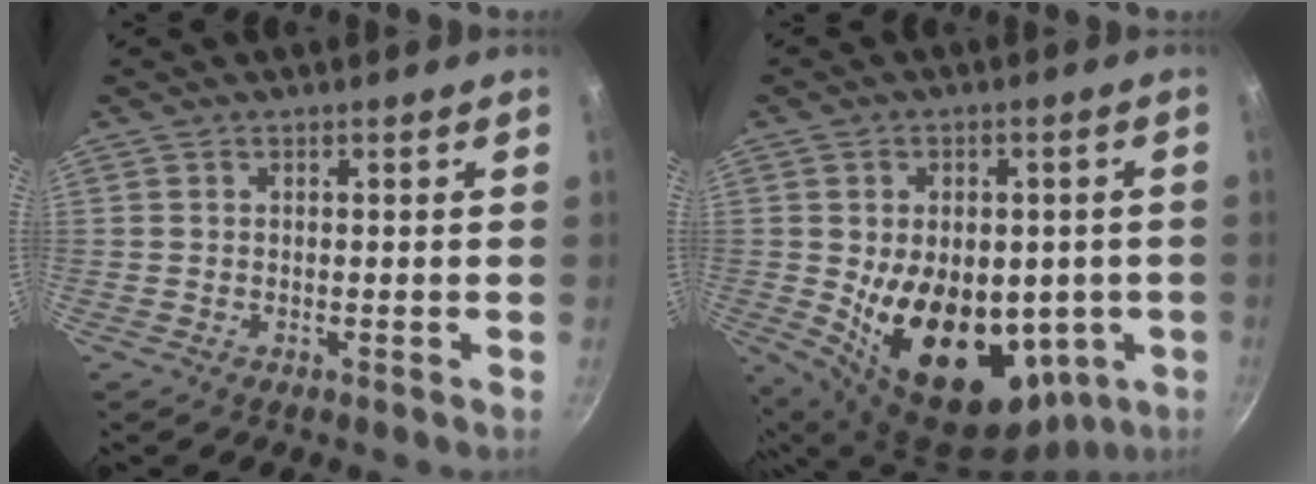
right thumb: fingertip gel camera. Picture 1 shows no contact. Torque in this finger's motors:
{"motor_torque": [-0.61, 2.22, 2.28, -0.48, 0.27]}